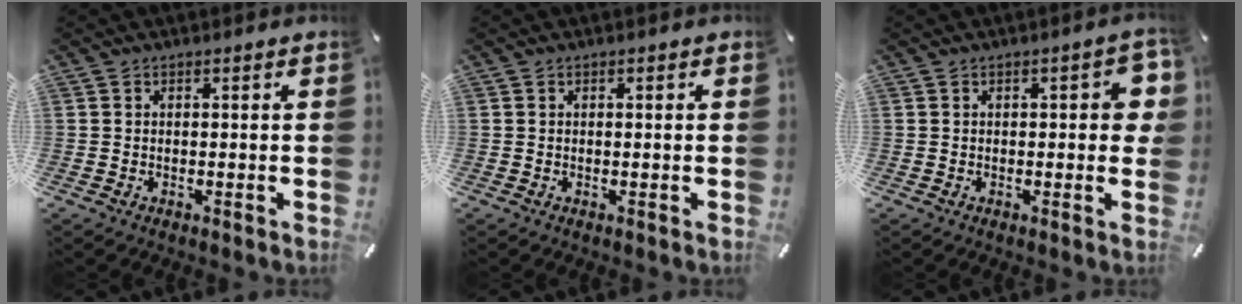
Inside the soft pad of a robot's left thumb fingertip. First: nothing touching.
{"total": 0.0}
{"total": 5.2, "force": [0.5, 2.3, 4.6], "torque": [-0.053, 0.000, 0.002]}